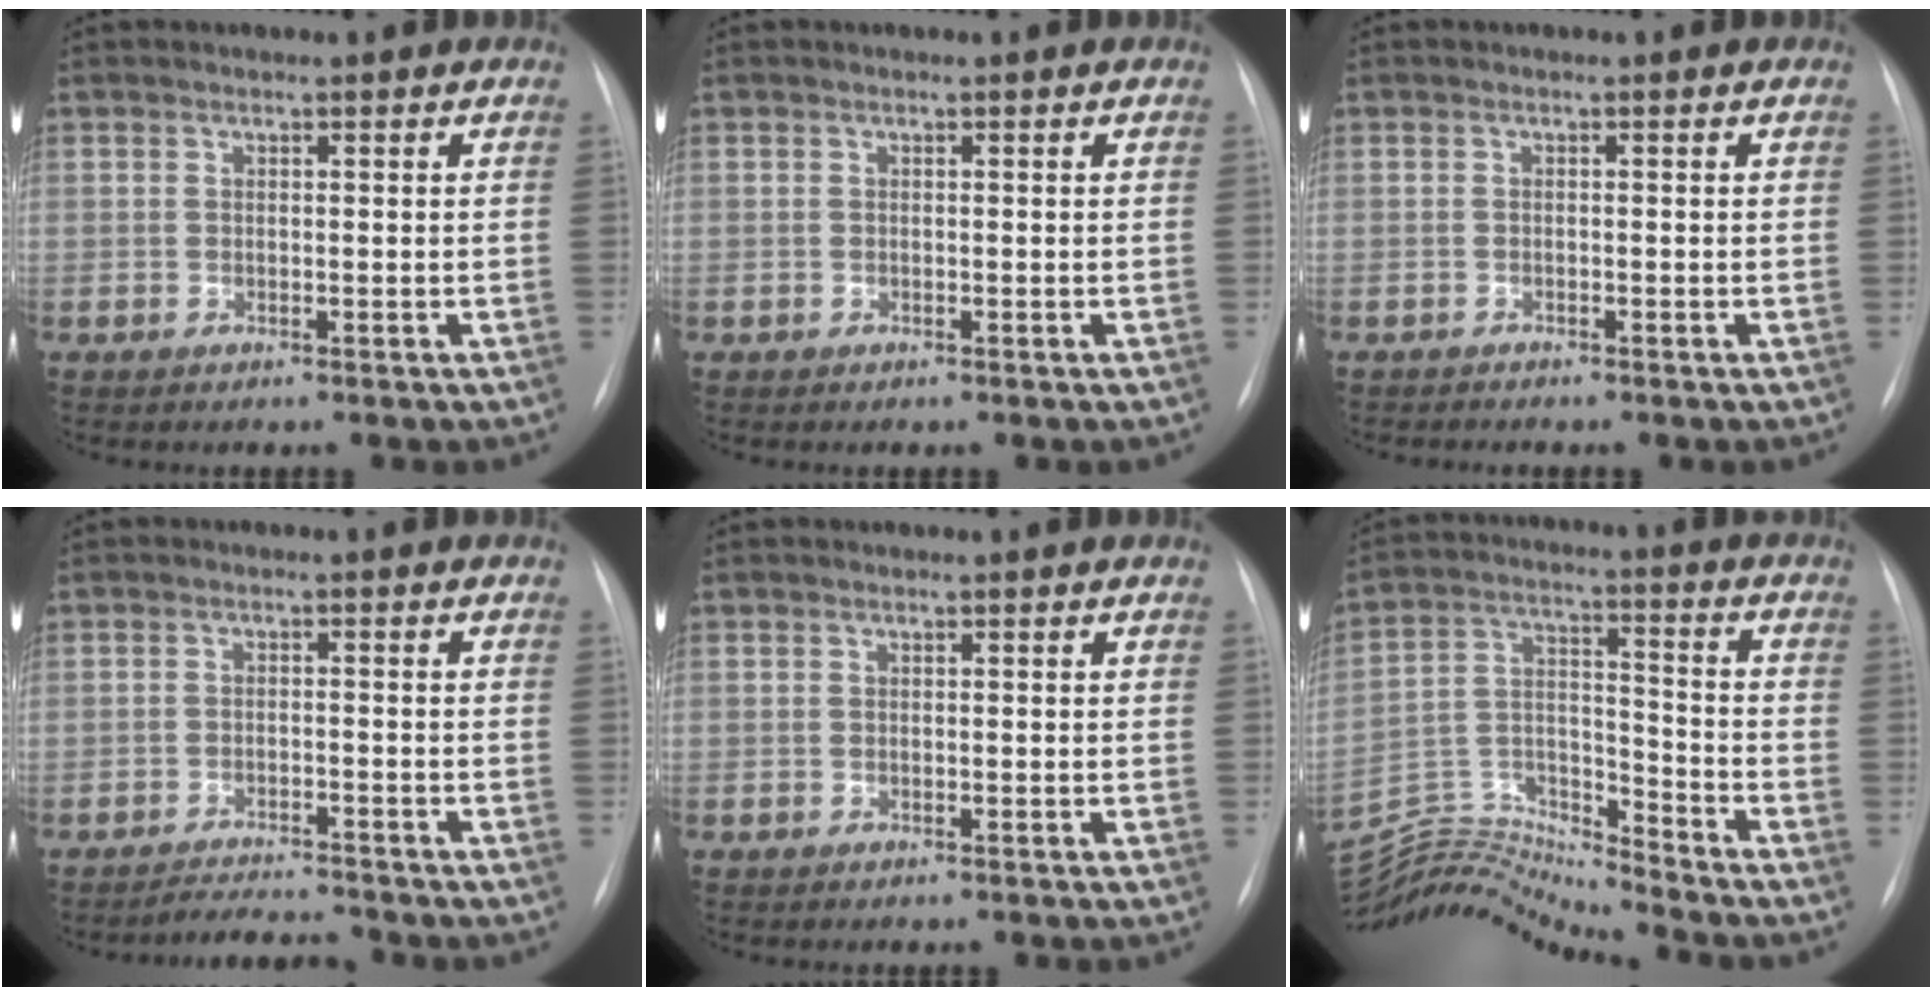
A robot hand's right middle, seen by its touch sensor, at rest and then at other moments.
{"total": 0.0}
{"total": 0.8, "force": [-0.8, 0.1, 0.1], "torque": [0.000, -0.002, -0.012]}
{"total": 3.9, "force": [-3.8, -0.6, 0.2], "torque": [-0.008, -0.011, -0.061]}
{"total": 0.0}
{"total": 13.8, "force": [-13.6, -2.2, 0.3], "torque": [-0.002, 0.038, -0.254]}